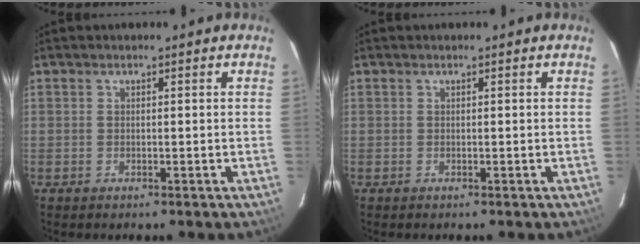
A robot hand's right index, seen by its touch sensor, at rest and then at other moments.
{"total": 0.0}